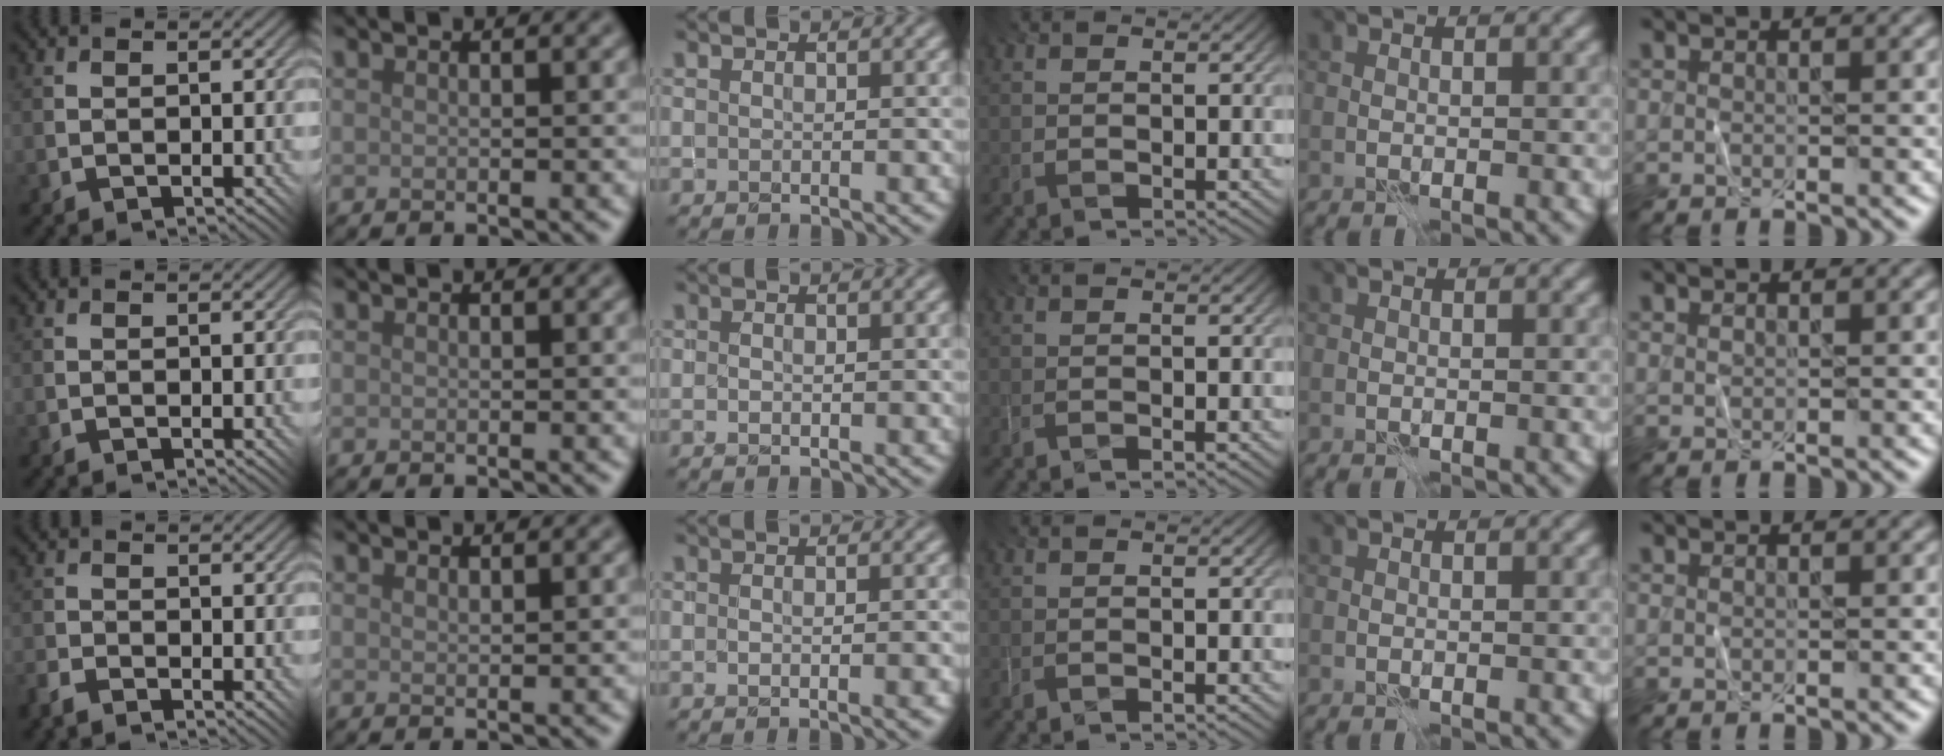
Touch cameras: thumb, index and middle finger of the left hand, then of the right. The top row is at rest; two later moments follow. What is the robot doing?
{"motion": "fold", "object": "shorts"}